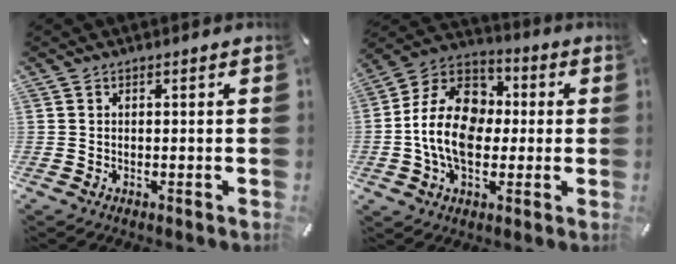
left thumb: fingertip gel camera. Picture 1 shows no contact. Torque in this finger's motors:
{"motor_torque": [2.61, 2.40, 2.00, 0.29, 0.28]}